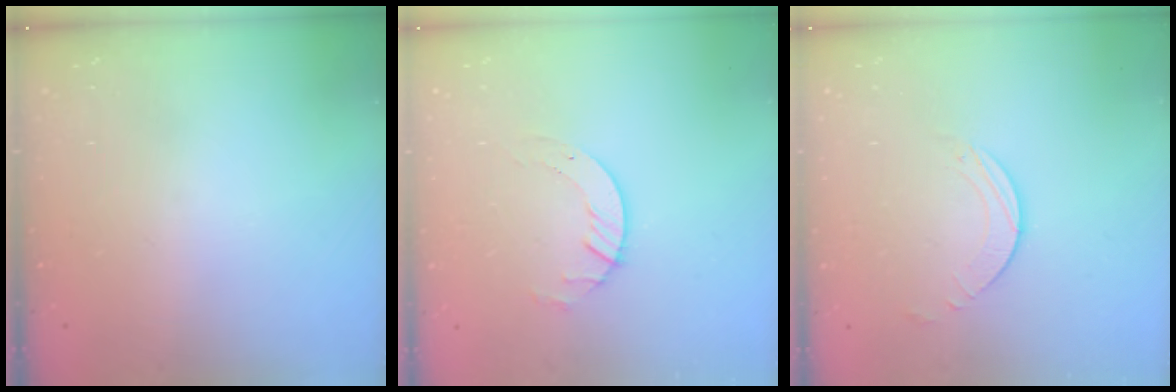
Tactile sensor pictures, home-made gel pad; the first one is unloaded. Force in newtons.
{"total": 3.3, "press": 3.3, "slide": 0.4}
{"total": 1.6, "press": 1.6, "slide": 0.2}